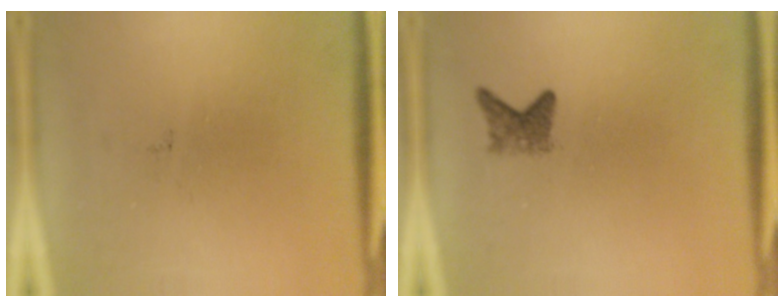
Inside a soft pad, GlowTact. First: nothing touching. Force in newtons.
{"total": 2.1}